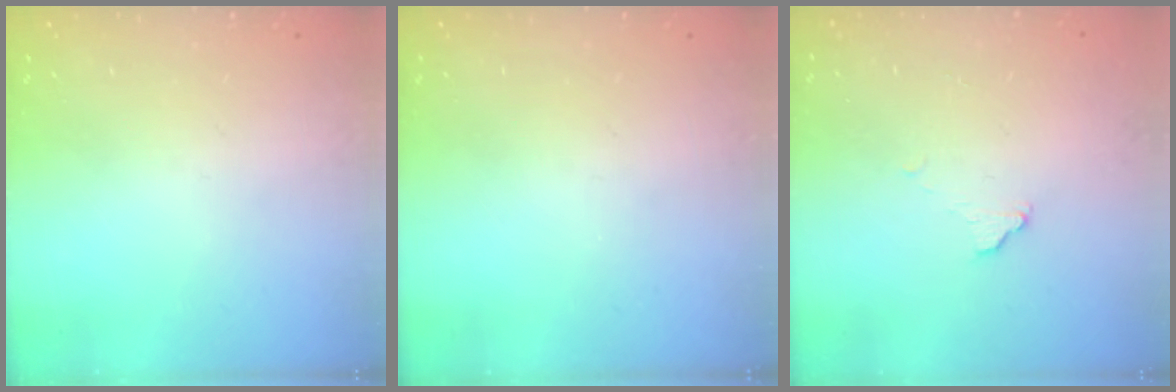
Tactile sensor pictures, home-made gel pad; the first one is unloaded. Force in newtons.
{"total": 0.0}
{"total": 4.3, "press": 4.3, "slide": 0.3}